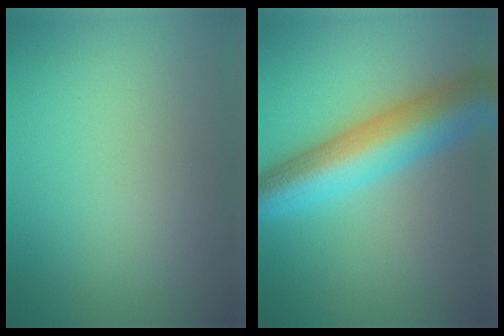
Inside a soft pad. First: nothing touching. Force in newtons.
{"total": 9.2, "press": 9.2, "slide": 0.4}